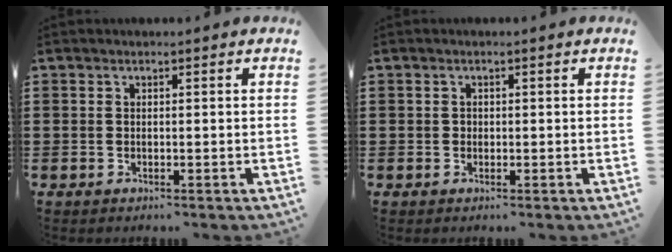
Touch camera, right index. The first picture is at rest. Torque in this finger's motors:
{"motor_torque": [0.08, 0.06, 0.06, 0.01]}